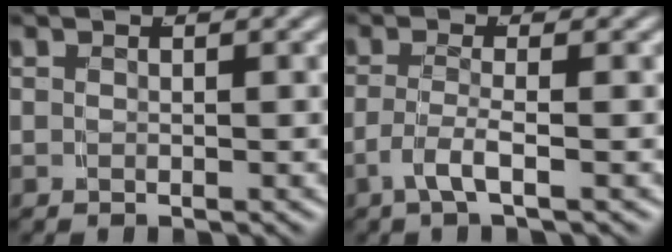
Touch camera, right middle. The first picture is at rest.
{"total": 2.3, "force": [-1.1, 0.0, 2.0], "torque": [-0.045, -0.008, -0.019]}